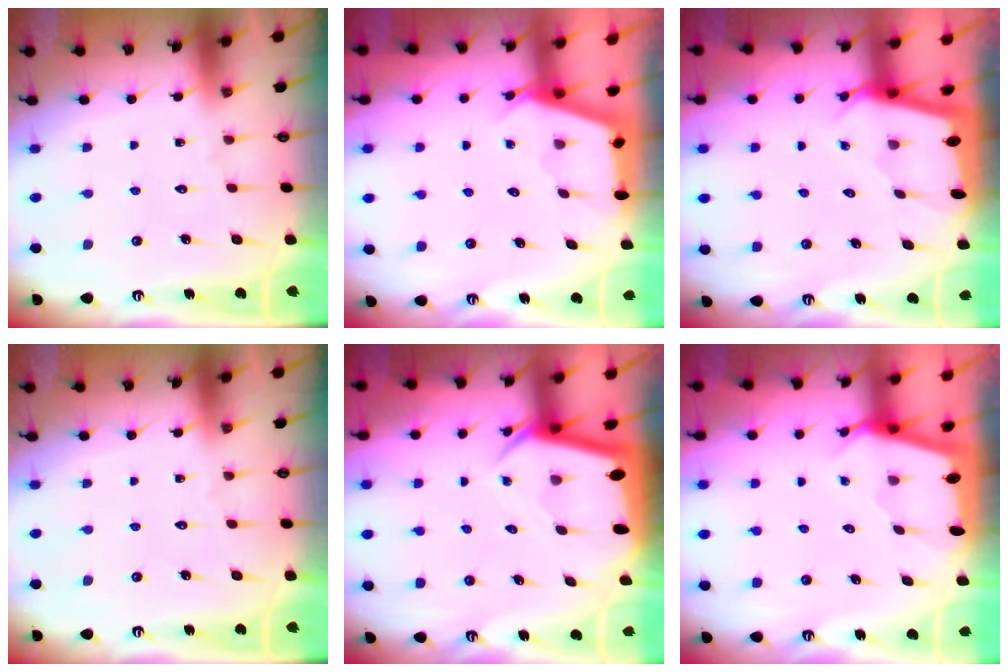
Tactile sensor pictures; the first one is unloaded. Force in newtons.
{"total": 2.5, "press": 2.5, "slide": 0.4}
{"total": 1.3, "press": 1.3, "slide": 0.1}
{"total": 0.0}
{"total": 4.0, "press": 3.9, "slide": 0.3}
{"total": 2.1, "press": 2.1, "slide": 0.1}